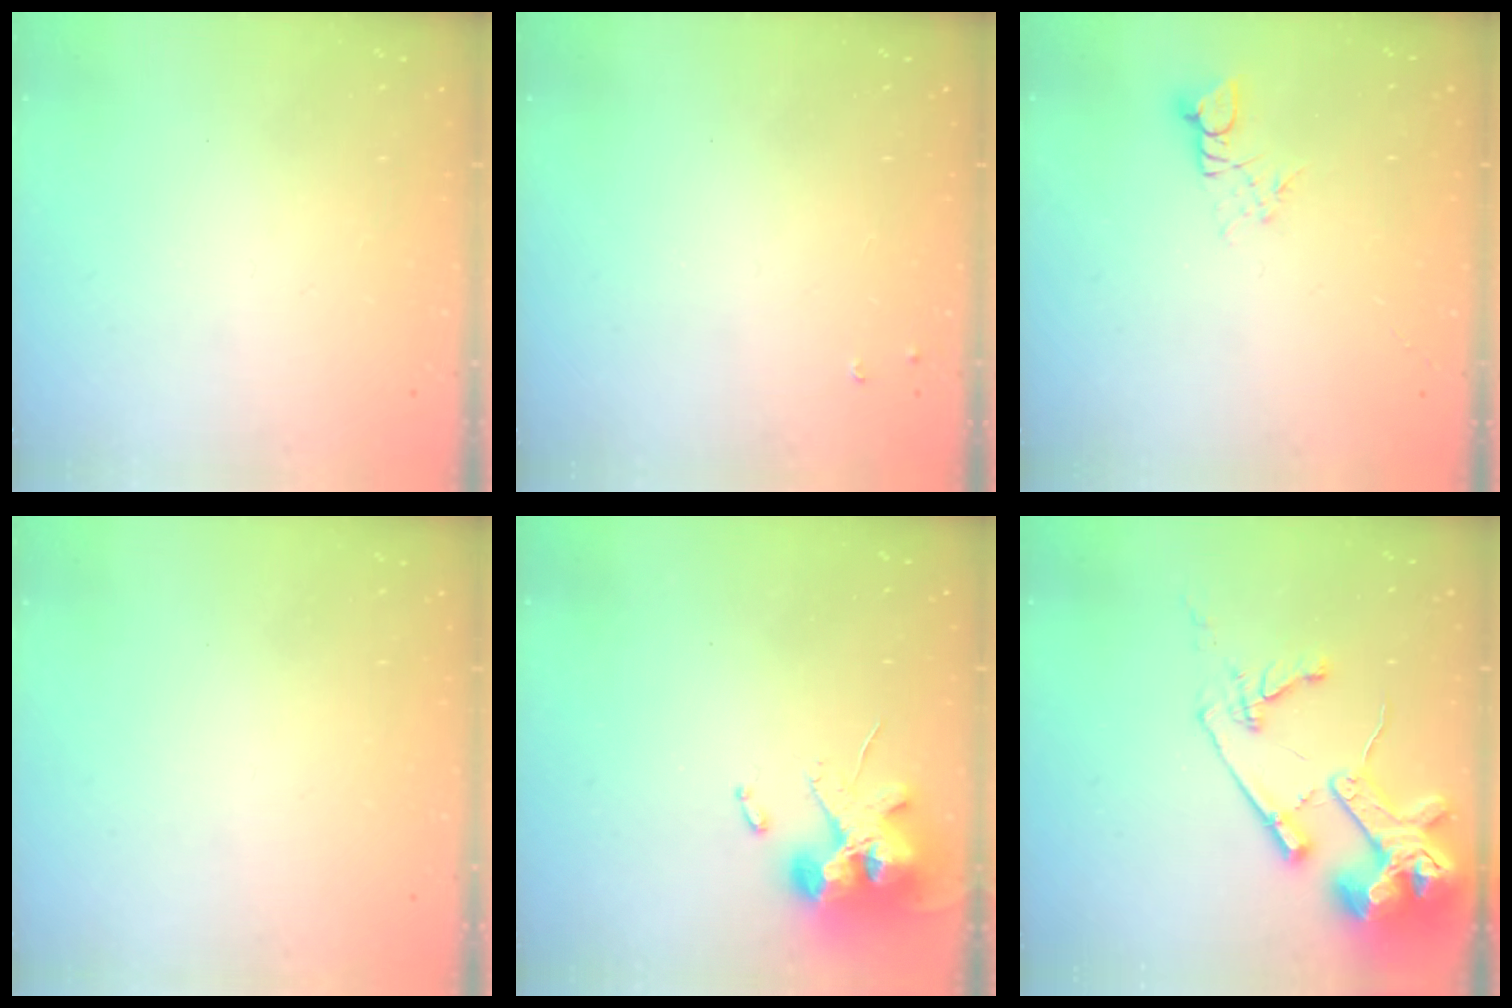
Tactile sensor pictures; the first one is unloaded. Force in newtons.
{"total": 3.8, "press": 3.8, "slide": 0.6}
{"total": 2.6, "press": 2.6, "slide": 0.3}
{"total": 0.0}
{"total": 13.6, "press": 13.4, "slide": 2.1}
{"total": 17.9, "press": 17.7, "slide": 2.2}